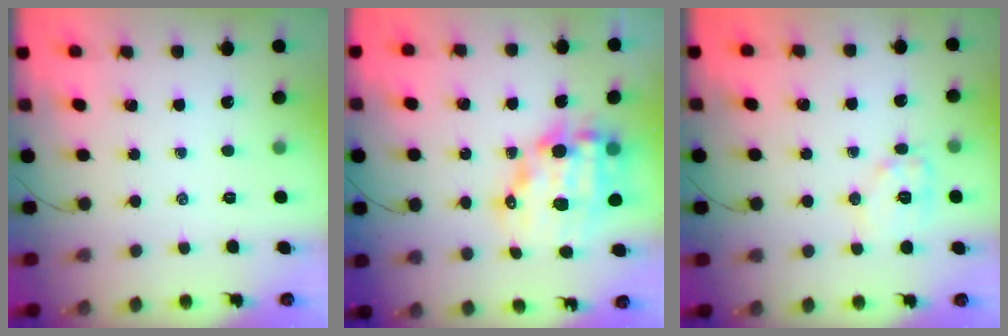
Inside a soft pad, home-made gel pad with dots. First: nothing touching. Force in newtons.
{"total": 14.7, "press": 14.4, "slide": 3.0}
{"total": 9.5, "press": 9.5, "slide": 0.2}